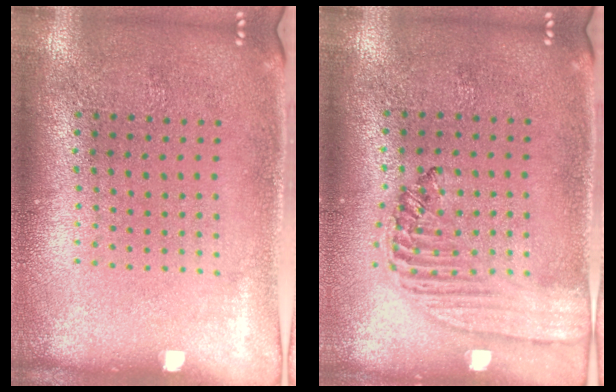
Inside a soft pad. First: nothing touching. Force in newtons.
{"total": 1.5, "press": 1.4, "slide": 0.5}